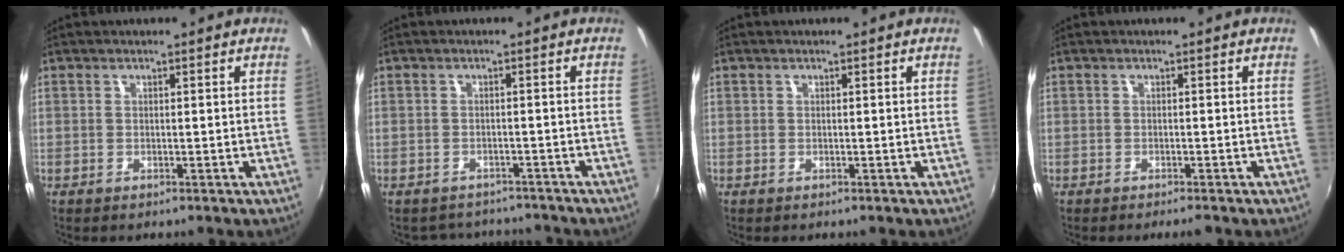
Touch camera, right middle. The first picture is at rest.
{"total": 7.1, "force": [-6.5, 2.5, 1.3], "torque": [-0.031, 0.003, -0.086]}
{"total": 0.0}
{"total": 1.6, "force": [-1.4, 0.3, 0.7], "torque": [-0.018, -0.004, -0.022]}